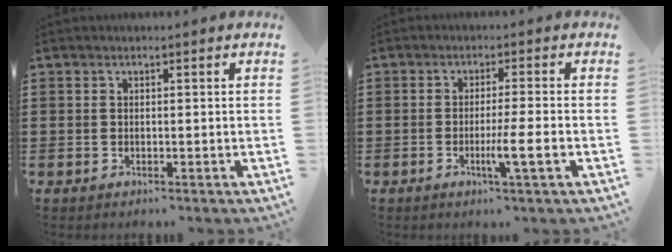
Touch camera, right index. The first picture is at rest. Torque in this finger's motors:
{"motor_torque": [1.06, -0.14, 0.28, 0.14]}